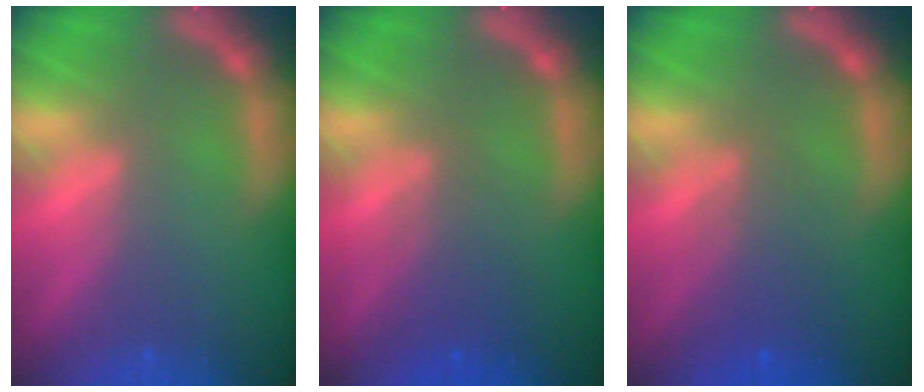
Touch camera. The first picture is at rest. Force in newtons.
{"total": 3.0}
{"total": 3.6}